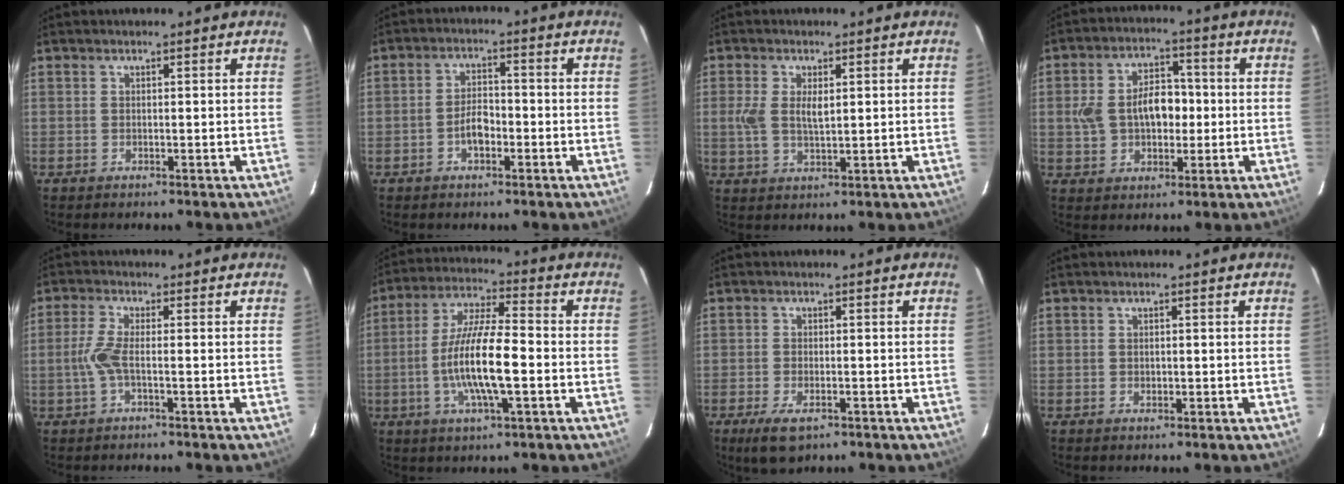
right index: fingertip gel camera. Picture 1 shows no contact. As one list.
[{"total": 4.1, "force": [-1.9, 2.1, 2.9], "torque": [-0.059, 0.008, -0.031]}, {"total": 4.9, "force": [0.7, 2.2, 4.3], "torque": [-0.092, 0.001, 0.011]}, {"total": 10.4, "force": [-0.3, 7.0, 7.7], "torque": [-0.150, 0.021, 0.001]}, {"total": 4.1, "force": [-1.2, 0.5, 3.9], "torque": [-0.095, 0.002, -0.023]}, {"total": 13.0, "force": [-2.9, 2.4, 12.5], "torque": [-0.245, -0.003, -0.057]}, {"total": 5.5, "force": [-3.2, 2.5, 3.7], "torque": [-0.087, -0.016, -0.056]}, {"total": 0.8, "force": [-0.1, 0.7, 0.4], "torque": [-0.007, 0.000, -0.001]}]